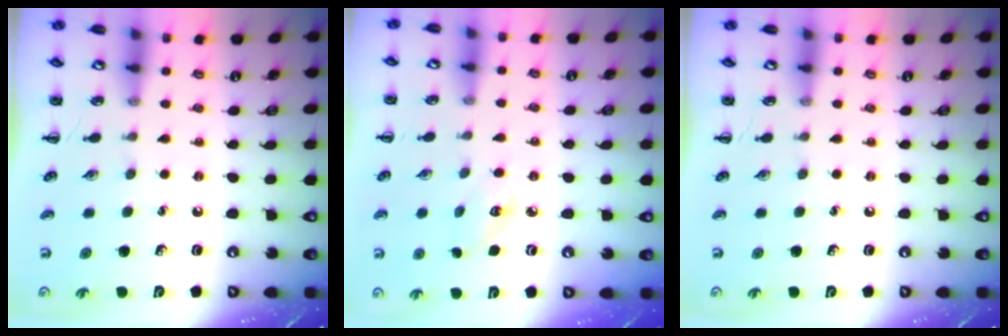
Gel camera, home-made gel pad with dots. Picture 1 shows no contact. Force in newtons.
{"total": 3.3, "press": 3.2, "slide": 0.8}
{"total": 0.0}